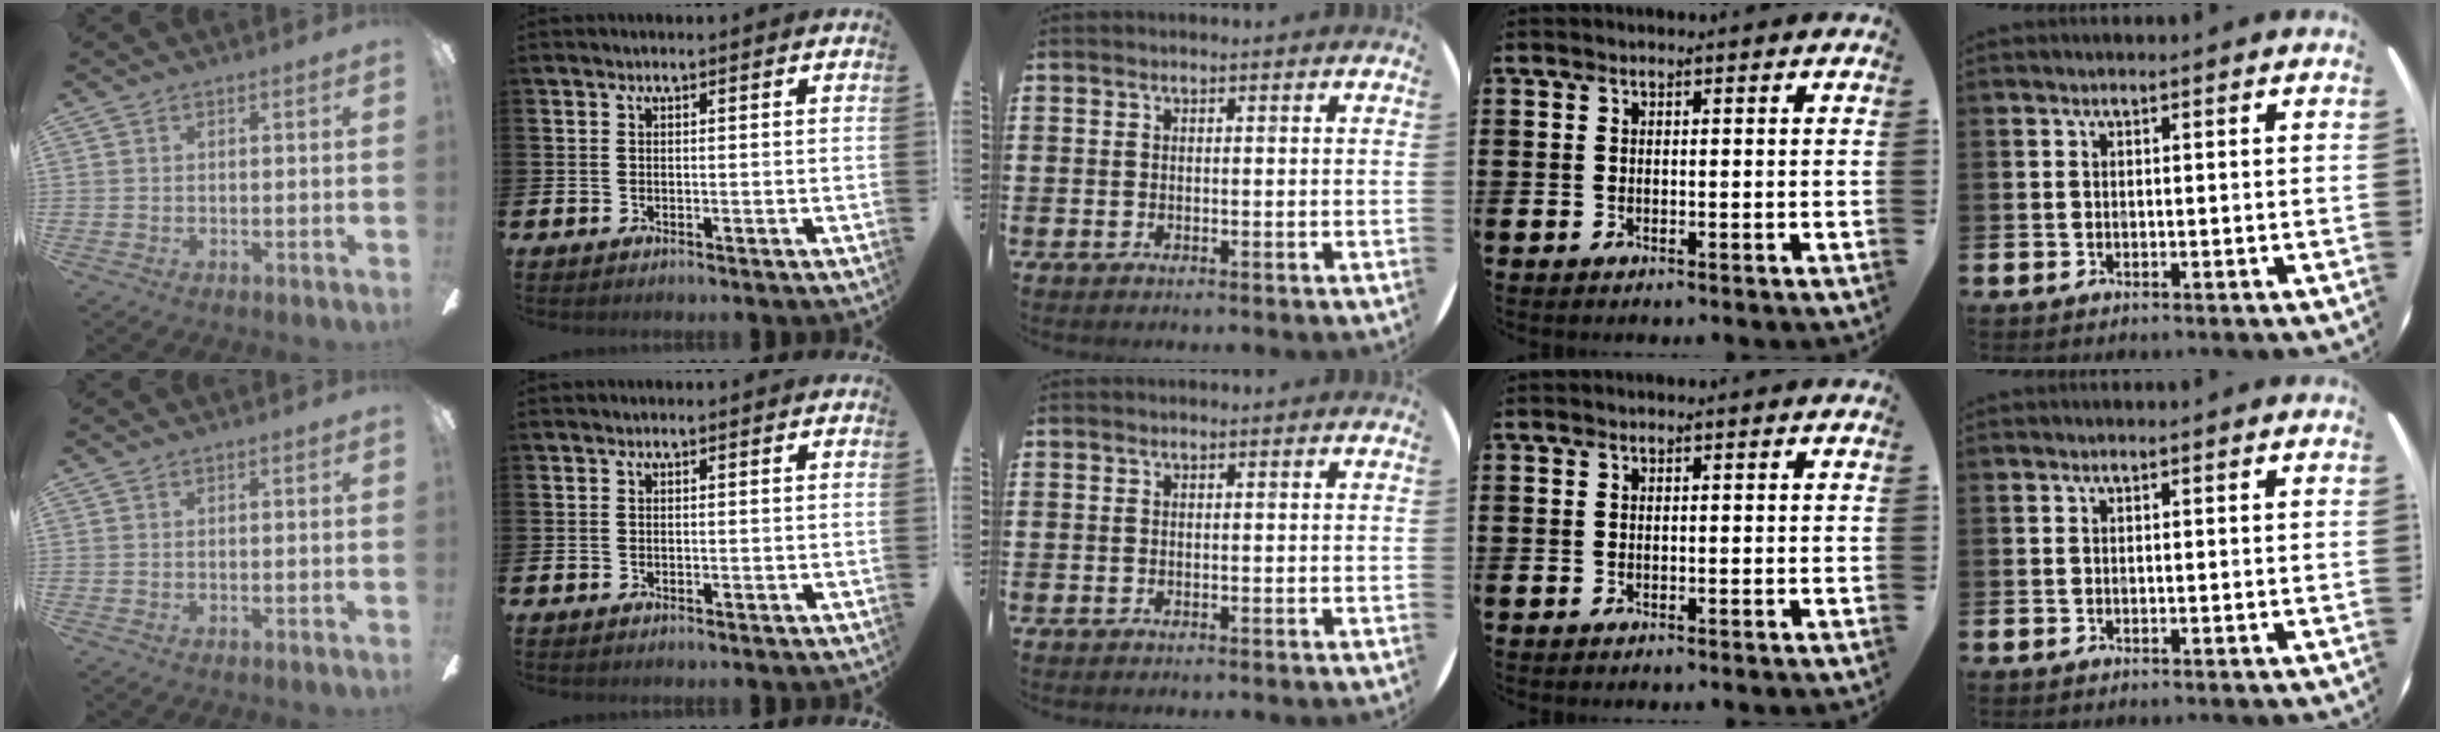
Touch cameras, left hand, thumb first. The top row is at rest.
{}